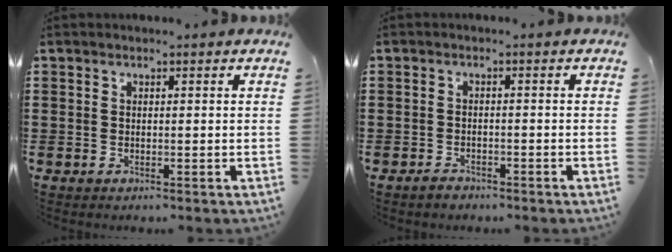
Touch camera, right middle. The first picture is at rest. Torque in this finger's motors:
{"motor_torque": [0.73, -0.32, 0.11, 0.10]}